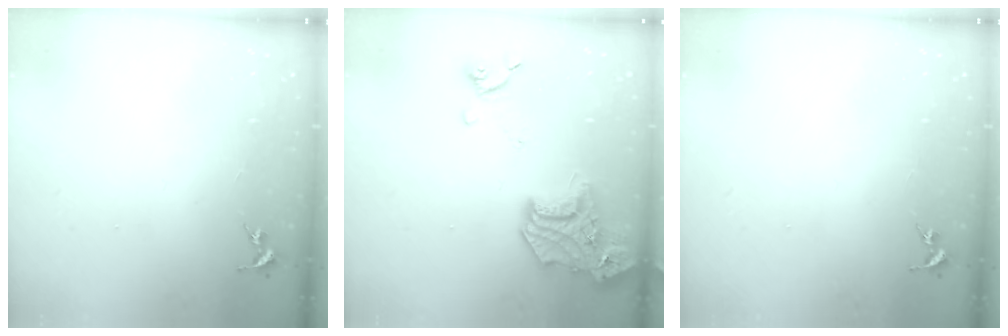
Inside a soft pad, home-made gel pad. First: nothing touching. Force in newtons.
{"total": 19.1, "press": 19.1, "slide": 0.7}
{"total": 0.0}